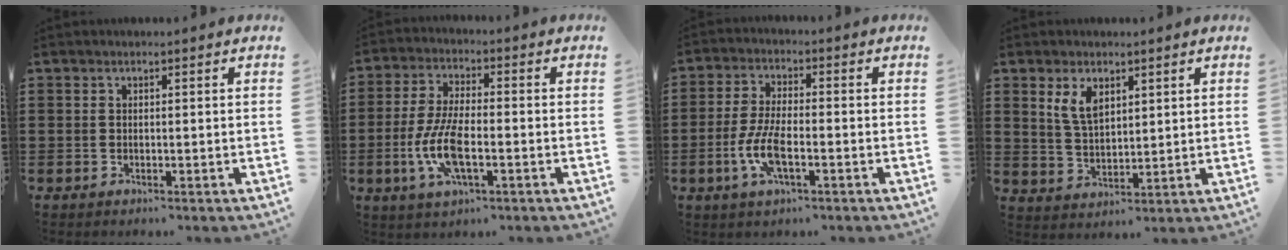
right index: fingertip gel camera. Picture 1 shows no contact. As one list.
[{"total": 8.8, "force": [-2.6, 3.0, 7.8], "torque": [-0.176, -0.013, -0.051]}, {"total": 6.9, "force": [-2.4, 2.3, 6.1], "torque": [-0.141, -0.011, -0.050]}, {"total": 4.9, "force": [2.6, 2.4, 3.4], "torque": [-0.075, 0.005, 0.047]}]